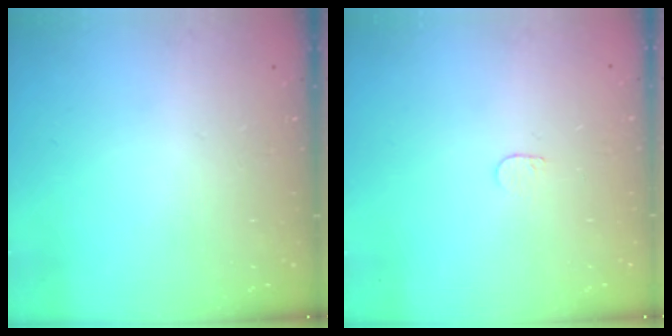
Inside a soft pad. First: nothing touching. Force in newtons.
{"total": 3.3, "press": 3.3, "slide": 0.3}